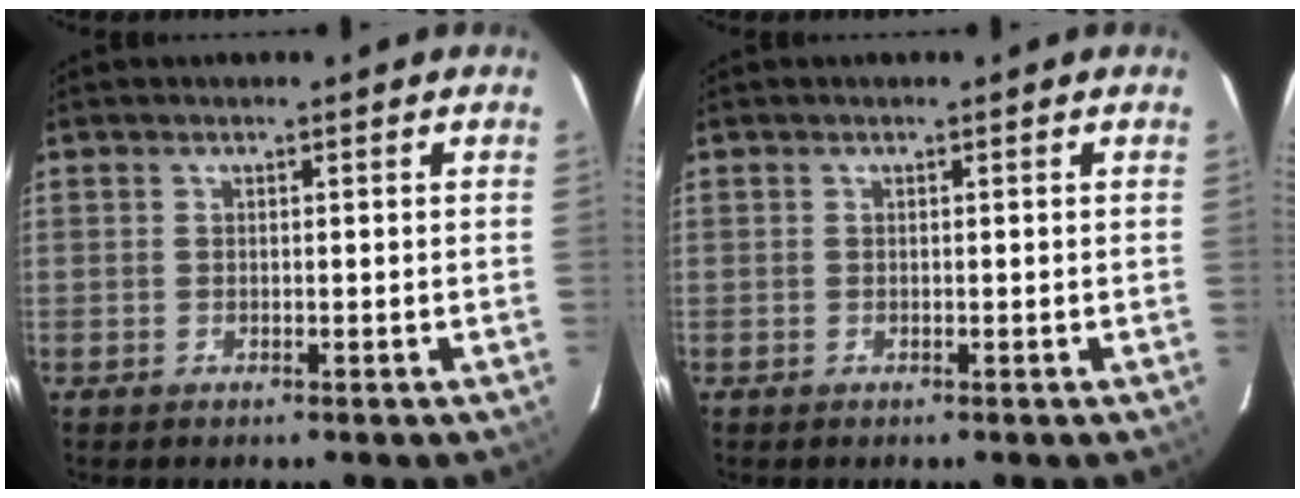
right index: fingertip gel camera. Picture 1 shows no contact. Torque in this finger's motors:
{"motor_torque": [0.00, 0.00, 0.00, 0.00]}